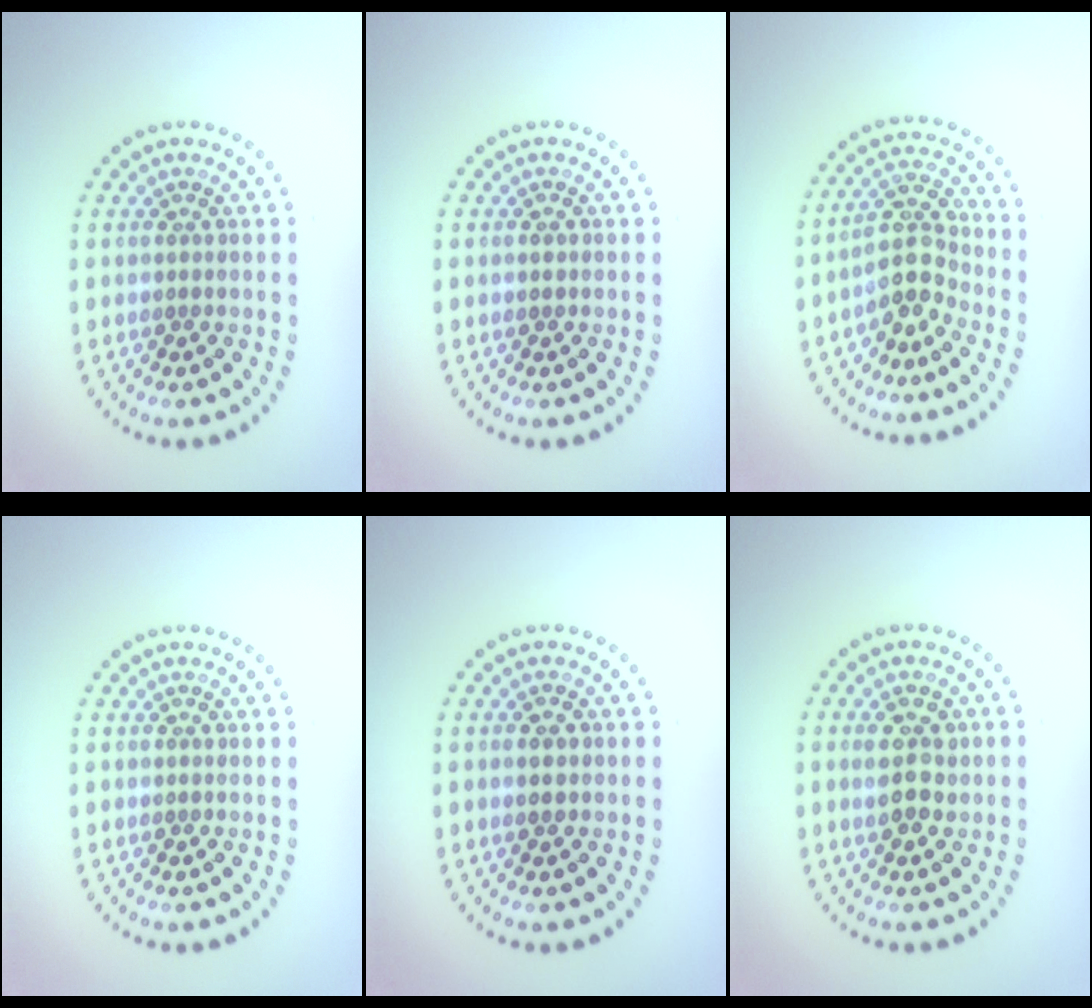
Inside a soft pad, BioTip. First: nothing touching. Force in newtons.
{"total": 0.8, "press": 0.8, "slide": 0.1}
{"total": 3.7, "press": 3.3, "slide": 1.6}
{"total": 0.0}
{"total": 1.7, "press": 1.7, "slide": 0.1}
{"total": 2.8, "press": 2.8, "slide": 0.3}